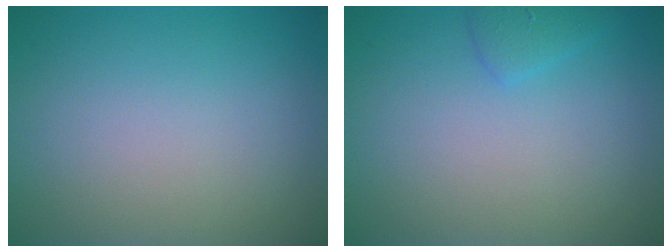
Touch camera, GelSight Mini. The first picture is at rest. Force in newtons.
{"total": 1.2, "press": 1.2, "slide": 0.1}